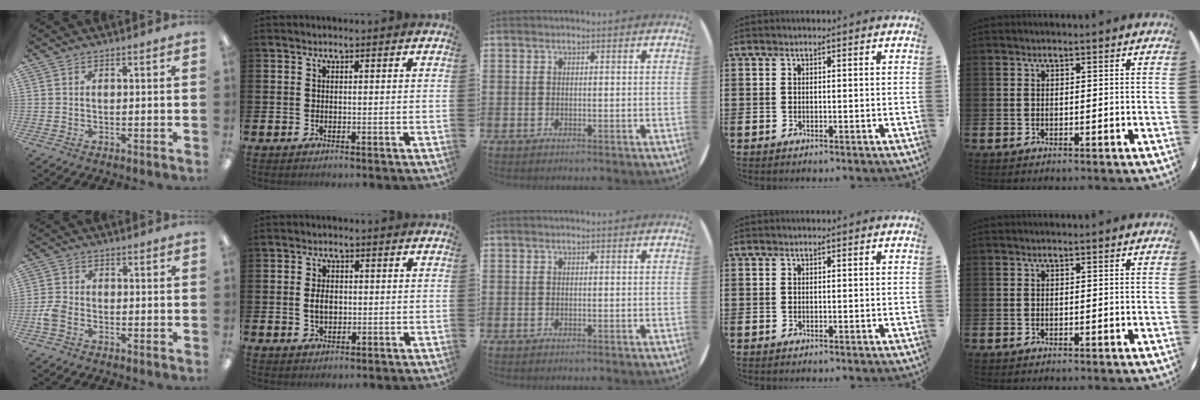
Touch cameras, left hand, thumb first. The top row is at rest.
{"thumb": {"total": 3.7, "force": [-1.6, 2.5, 2.2], "torque": [-0.048, 0.005, -0.031]}, "index": {"total": 2.9, "force": [0.2, 1.9, 2.2], "torque": [-0.020, -0.001, -0.003]}}